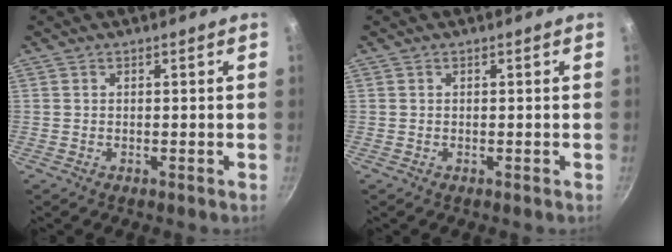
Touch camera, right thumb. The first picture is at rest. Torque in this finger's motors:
{"motor_torque": [-0.01, 0.00, 0.11, 0.05, 0.00]}